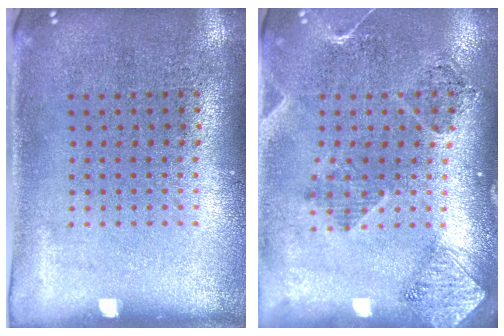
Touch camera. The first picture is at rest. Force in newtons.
{"total": 1.5, "press": 1.4, "slide": 0.5}